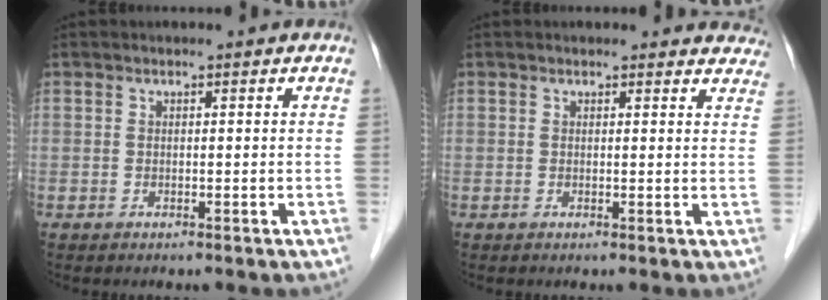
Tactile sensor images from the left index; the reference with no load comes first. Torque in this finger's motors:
{"motor_torque": [0.76, -1.38, 0.04, -0.02]}